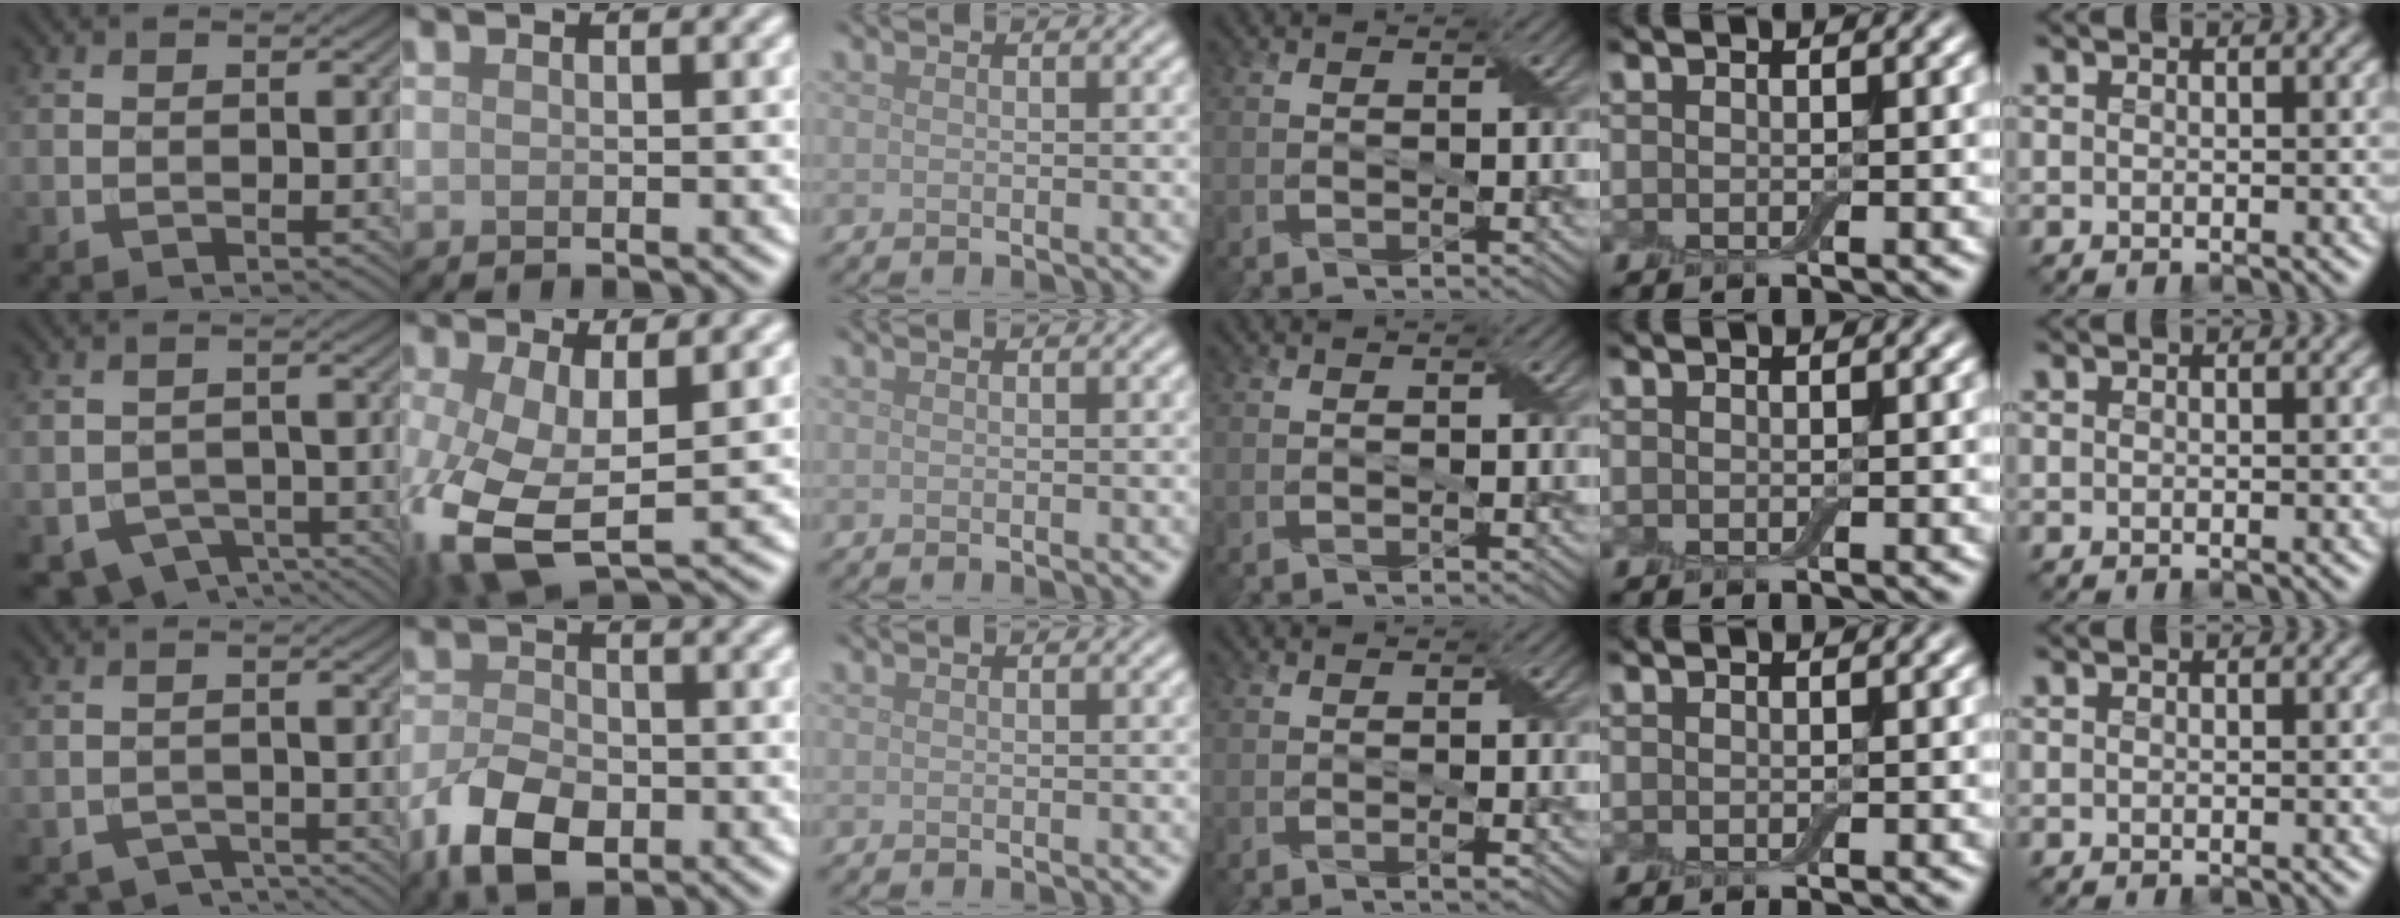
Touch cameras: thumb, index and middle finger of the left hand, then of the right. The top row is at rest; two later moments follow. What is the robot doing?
{"motion": "peel", "object": "small bumper sticker"}